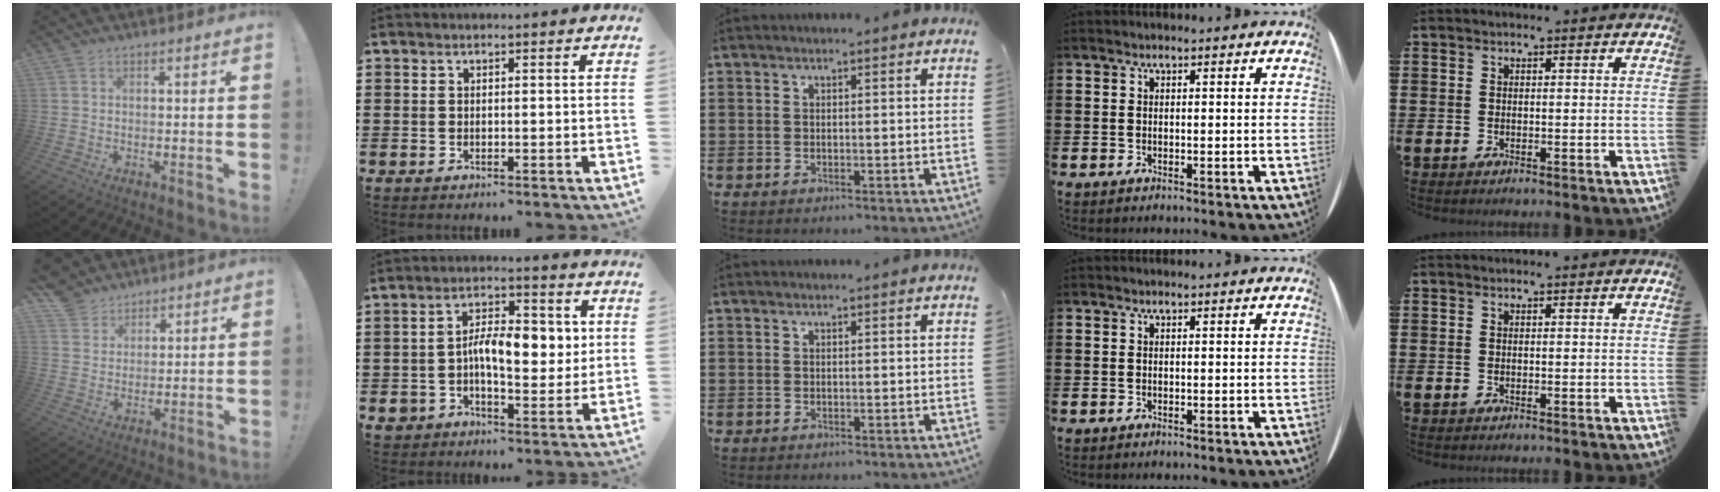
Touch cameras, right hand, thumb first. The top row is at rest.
{"thumb": {"total": 7.5, "force": [5.7, 4.9, 0.6], "torque": [-0.014, -0.049, 0.113]}, "index": {"total": 9.5, "force": [0.6, 5.8, 7.5], "torque": [-0.112, 0.008, 0.007]}}